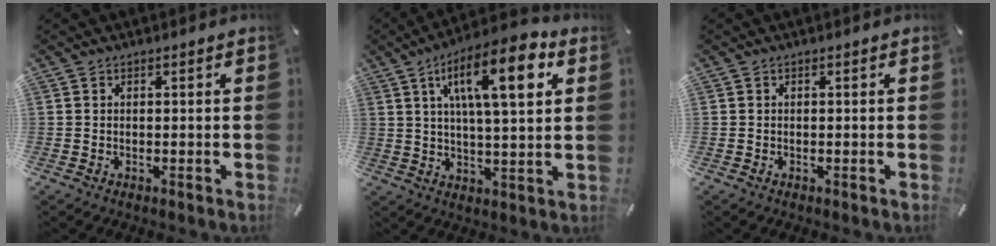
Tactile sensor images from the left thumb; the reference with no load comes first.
{"total": 16.5, "force": [6.9, 5.4, 14.0], "torque": [-0.217, -0.012, 0.103]}
{"total": 0.0}